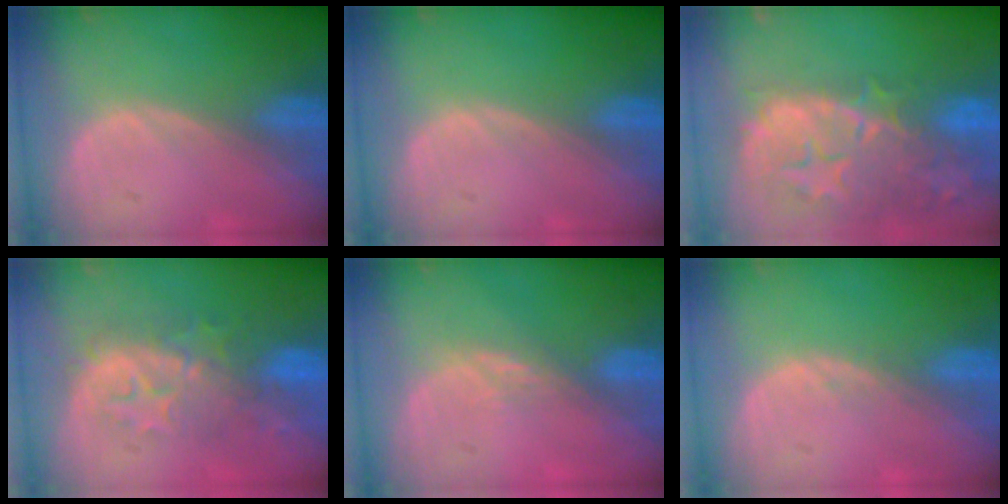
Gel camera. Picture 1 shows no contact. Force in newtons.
{"total": 0.0}
{"total": 14.7, "press": 11.8, "slide": 8.8}
{"total": 8.4, "press": 8.3, "slide": 1.4}
{"total": 2.4, "press": 1.9, "slide": 1.4}
{"total": 0.6, "press": 0.6, "slide": 0.1}